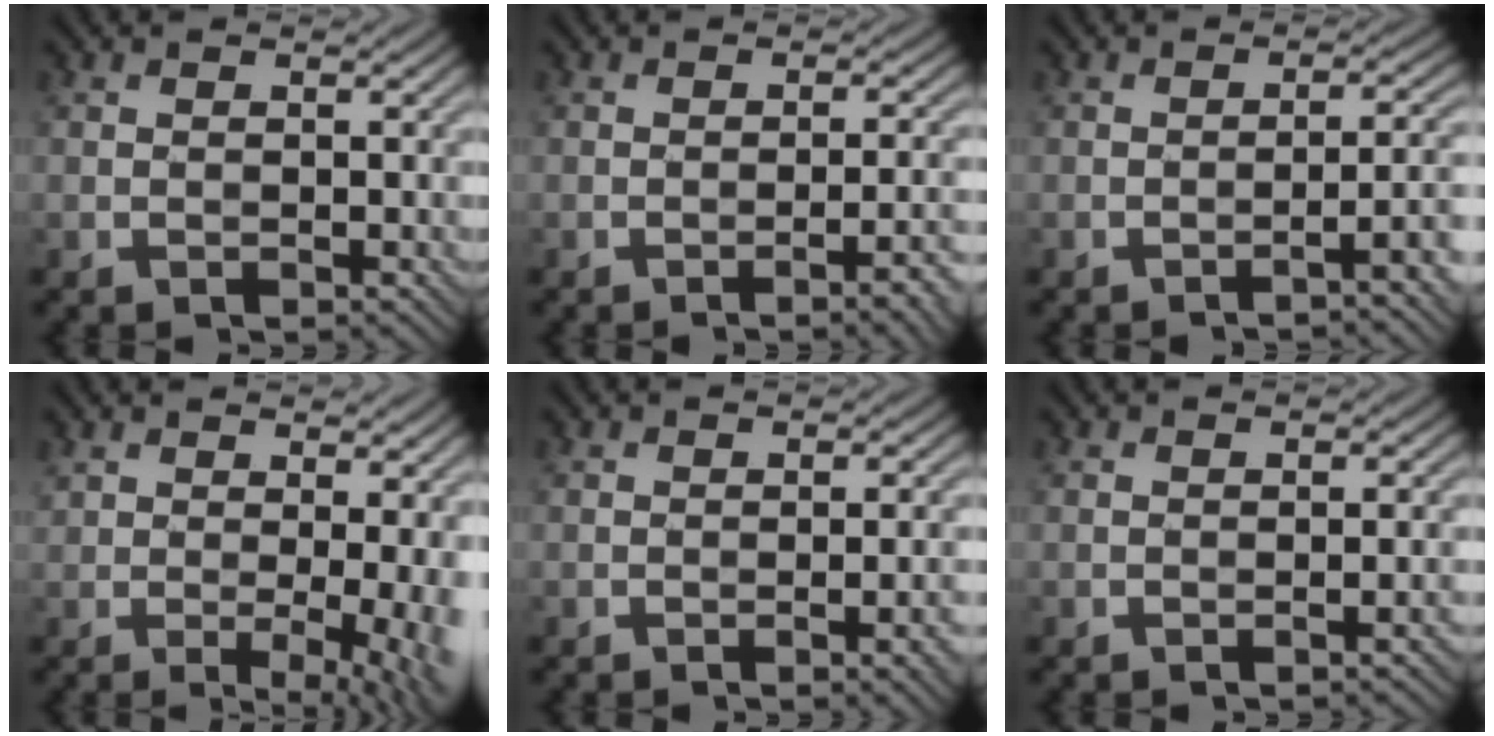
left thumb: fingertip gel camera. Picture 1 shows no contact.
{"total": 4.2, "force": [-2.1, 0.8, 3.6], "torque": [-0.042, 0.015, -0.033]}
{"total": 4.6, "force": [-2.5, 0.7, 3.8], "torque": [-0.038, 0.020, -0.047]}
{"total": 7.5, "force": [0.5, 2.7, 7.0], "torque": [-0.091, -0.004, 0.022]}
{"total": 3.2, "force": [-1.1, 0.6, 2.9], "torque": [-0.037, 0.005, -0.016]}
{"total": 1.2, "force": [-0.5, 0.0, 1.1], "torque": [-0.016, 0.006, -0.010]}